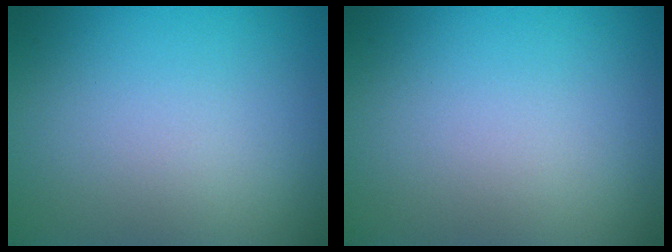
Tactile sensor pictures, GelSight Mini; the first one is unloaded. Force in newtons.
{"total": 0.0}